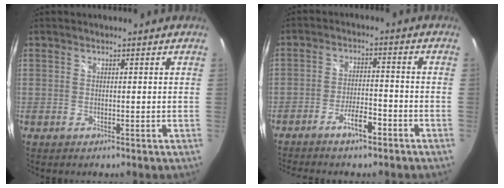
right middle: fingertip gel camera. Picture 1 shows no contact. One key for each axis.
{"total": 5.7, "fx": -4.2, "fy": 1.2, "fz": 3.6, "tx": -0.080, "ty": 0.004, "tz": -0.072}